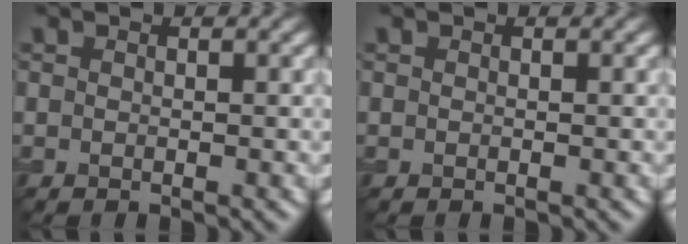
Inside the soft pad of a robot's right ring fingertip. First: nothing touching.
{"total": 0.0}